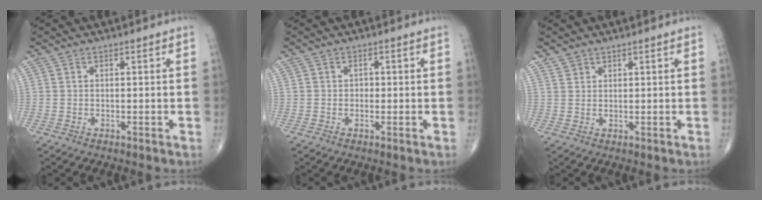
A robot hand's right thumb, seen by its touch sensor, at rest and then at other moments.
{"total": 1.2, "force": [-0.1, 1.0, 0.6], "torque": [-0.002, 0.003, -0.004]}
{"total": 1.3, "force": [1.1, 0.7, 0.0], "torque": [0.010, -0.003, 0.019]}